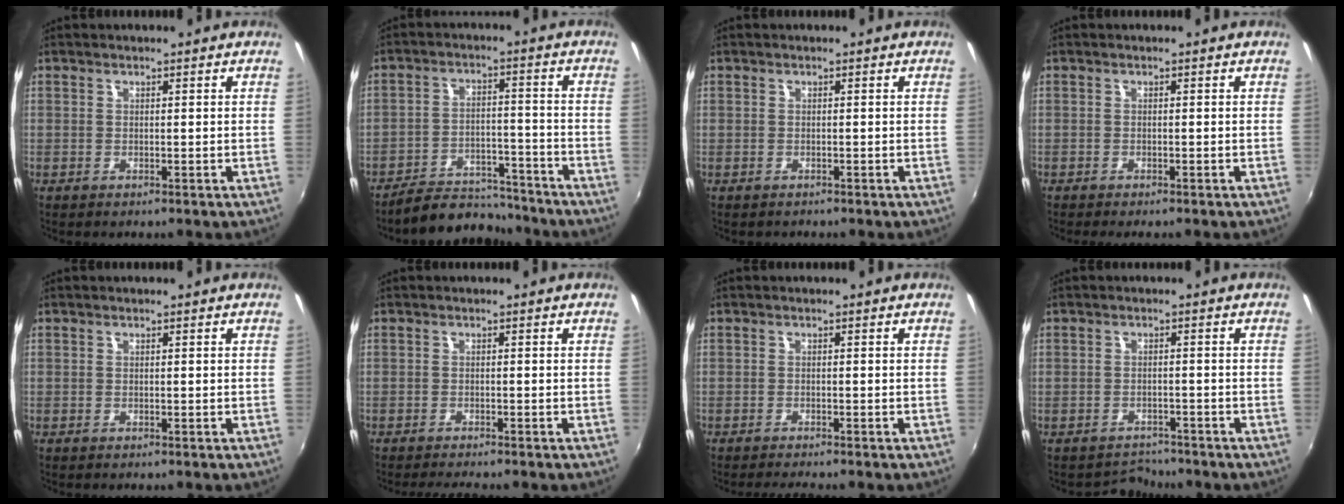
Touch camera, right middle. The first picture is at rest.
{"total": 11.2, "force": [-10.5, 3.1, 2.5], "torque": [-0.065, 0.014, -0.153]}
{"total": 0.7, "force": [-0.6, 0.4, -0.1], "torque": [-0.001, 0.001, -0.008]}
{"total": 1.2, "force": [-1.0, 0.1, 0.5], "torque": [-0.011, -0.008, -0.017]}
{"total": 0.0}
{"total": 3.2, "force": [-2.9, -0.1, 1.3], "torque": [-0.032, -0.014, -0.051]}
{"total": 2.5, "force": [-2.3, -0.2, 1.0], "torque": [-0.024, -0.014, -0.042]}
{"total": 2.9, "force": [-2.5, 1.1, -0.9], "torque": [0.005, 0.011, -0.044]}